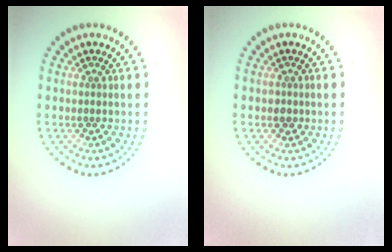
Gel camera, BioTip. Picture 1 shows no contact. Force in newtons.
{"total": 0.8, "press": 0.7, "slide": 0.4}